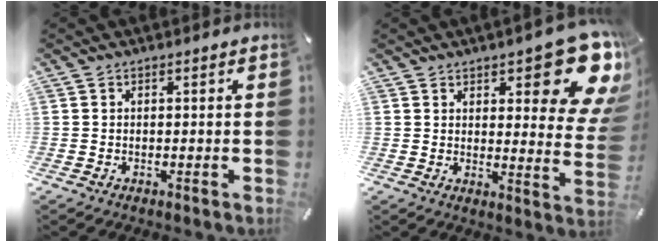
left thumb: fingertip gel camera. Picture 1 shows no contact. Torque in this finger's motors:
{"motor_torque": [2.51, 2.50, 1.31, -1.47, 0.31]}